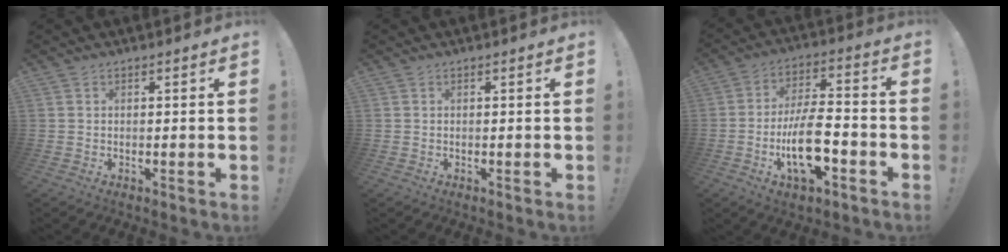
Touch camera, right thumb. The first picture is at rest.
{"total": 0.0}
{"total": 15.1, "force": [-4.9, 6.3, 12.7], "torque": [-0.224, 0.019, -0.083]}